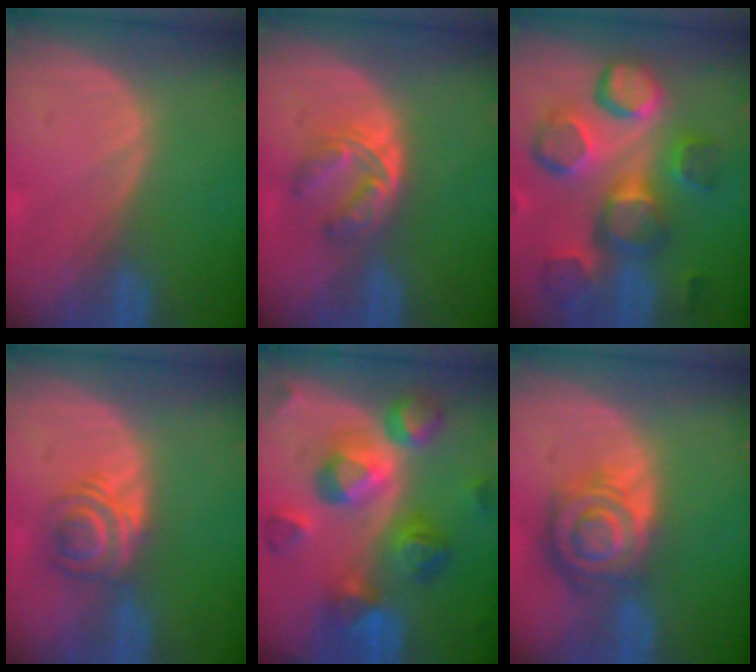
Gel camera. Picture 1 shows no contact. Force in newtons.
{"total": 6.2, "press": 5.0, "slide": 3.6}
{"total": 12.4, "press": 11.1, "slide": 5.6}
{"total": 5.9, "press": 4.8, "slide": 3.4}
{"total": 11.3, "press": 11.2, "slide": 1.0}
{"total": 8.5, "press": 7.4, "slide": 4.2}